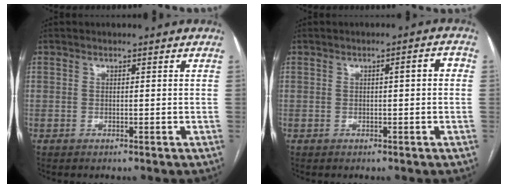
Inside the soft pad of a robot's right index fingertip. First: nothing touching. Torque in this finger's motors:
{"motor_torque": [0.19, 0.02, 0.02, 0.02]}